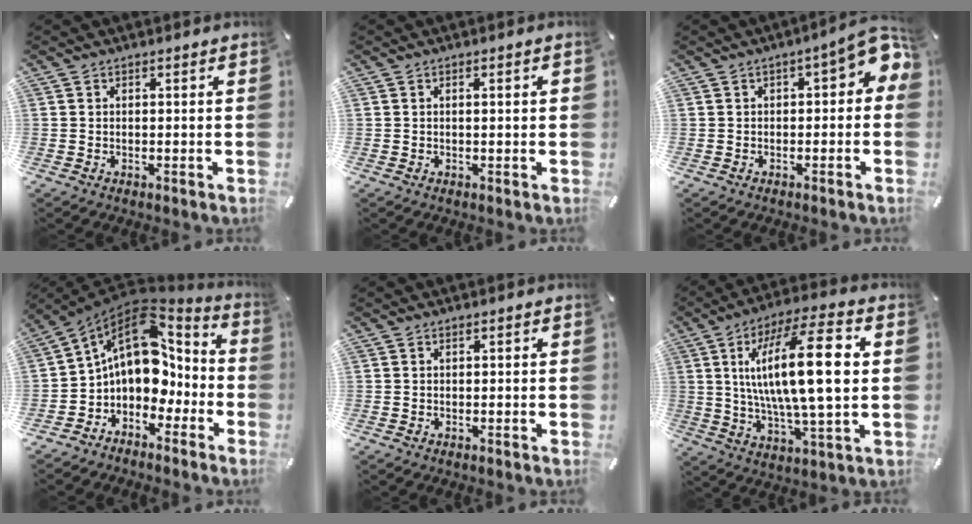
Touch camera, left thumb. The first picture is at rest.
{"total": 1.9, "force": [0.2, 0.4, 1.8], "torque": [-0.034, 0.001, 0.001]}
{"total": 7.7, "force": [1.9, 3.1, 6.8], "torque": [-0.087, -0.015, 0.026]}
{"total": 14.3, "force": [1.8, 10.6, 9.4], "torque": [-0.148, -0.024, 0.029]}
{"total": 0.0}
{"total": 20.8, "force": [4.1, 5.2, 19.7], "torque": [-0.379, -0.009, 0.045]}